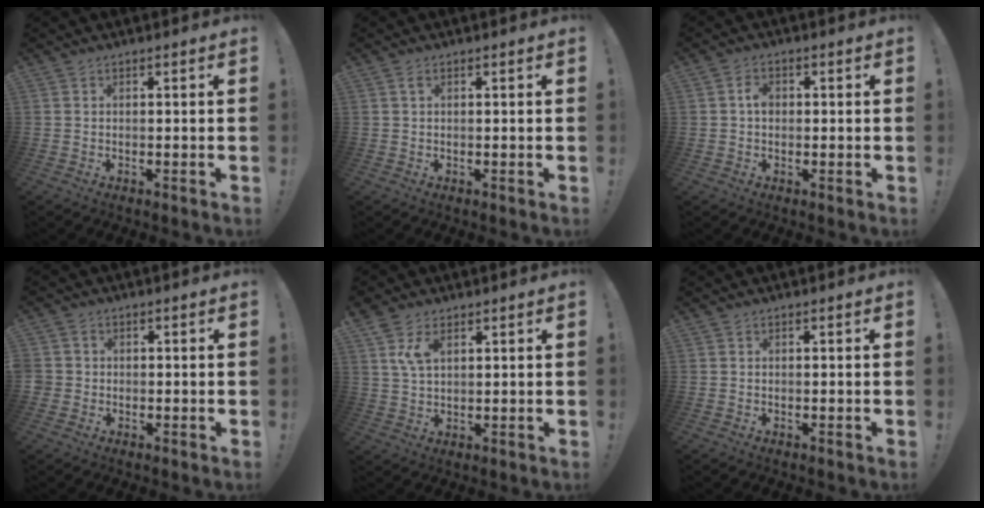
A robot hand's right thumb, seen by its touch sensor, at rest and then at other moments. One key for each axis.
{"total": 1.3, "fx": 0.6, "fy": 0.6, "fz": 0.9, "tx": -0.010, "ty": 0.000, "tz": 0.010}
{"total": 3.0, "fx": 0.1, "fy": 2.2, "fz": 2.1, "tx": -0.036, "ty": 0.009, "tz": -0.001}
{"total": 2.4, "fx": -0.8, "fy": 2.2, "fz": 0.7, "tx": -0.011, "ty": 0.008, "tz": -0.015}
{"total": 7.4, "fx": 3.7, "fy": 4.2, "fz": 4.9, "tx": -0.084, "ty": -0.008, "tz": 0.071}
{"total": 0.0}